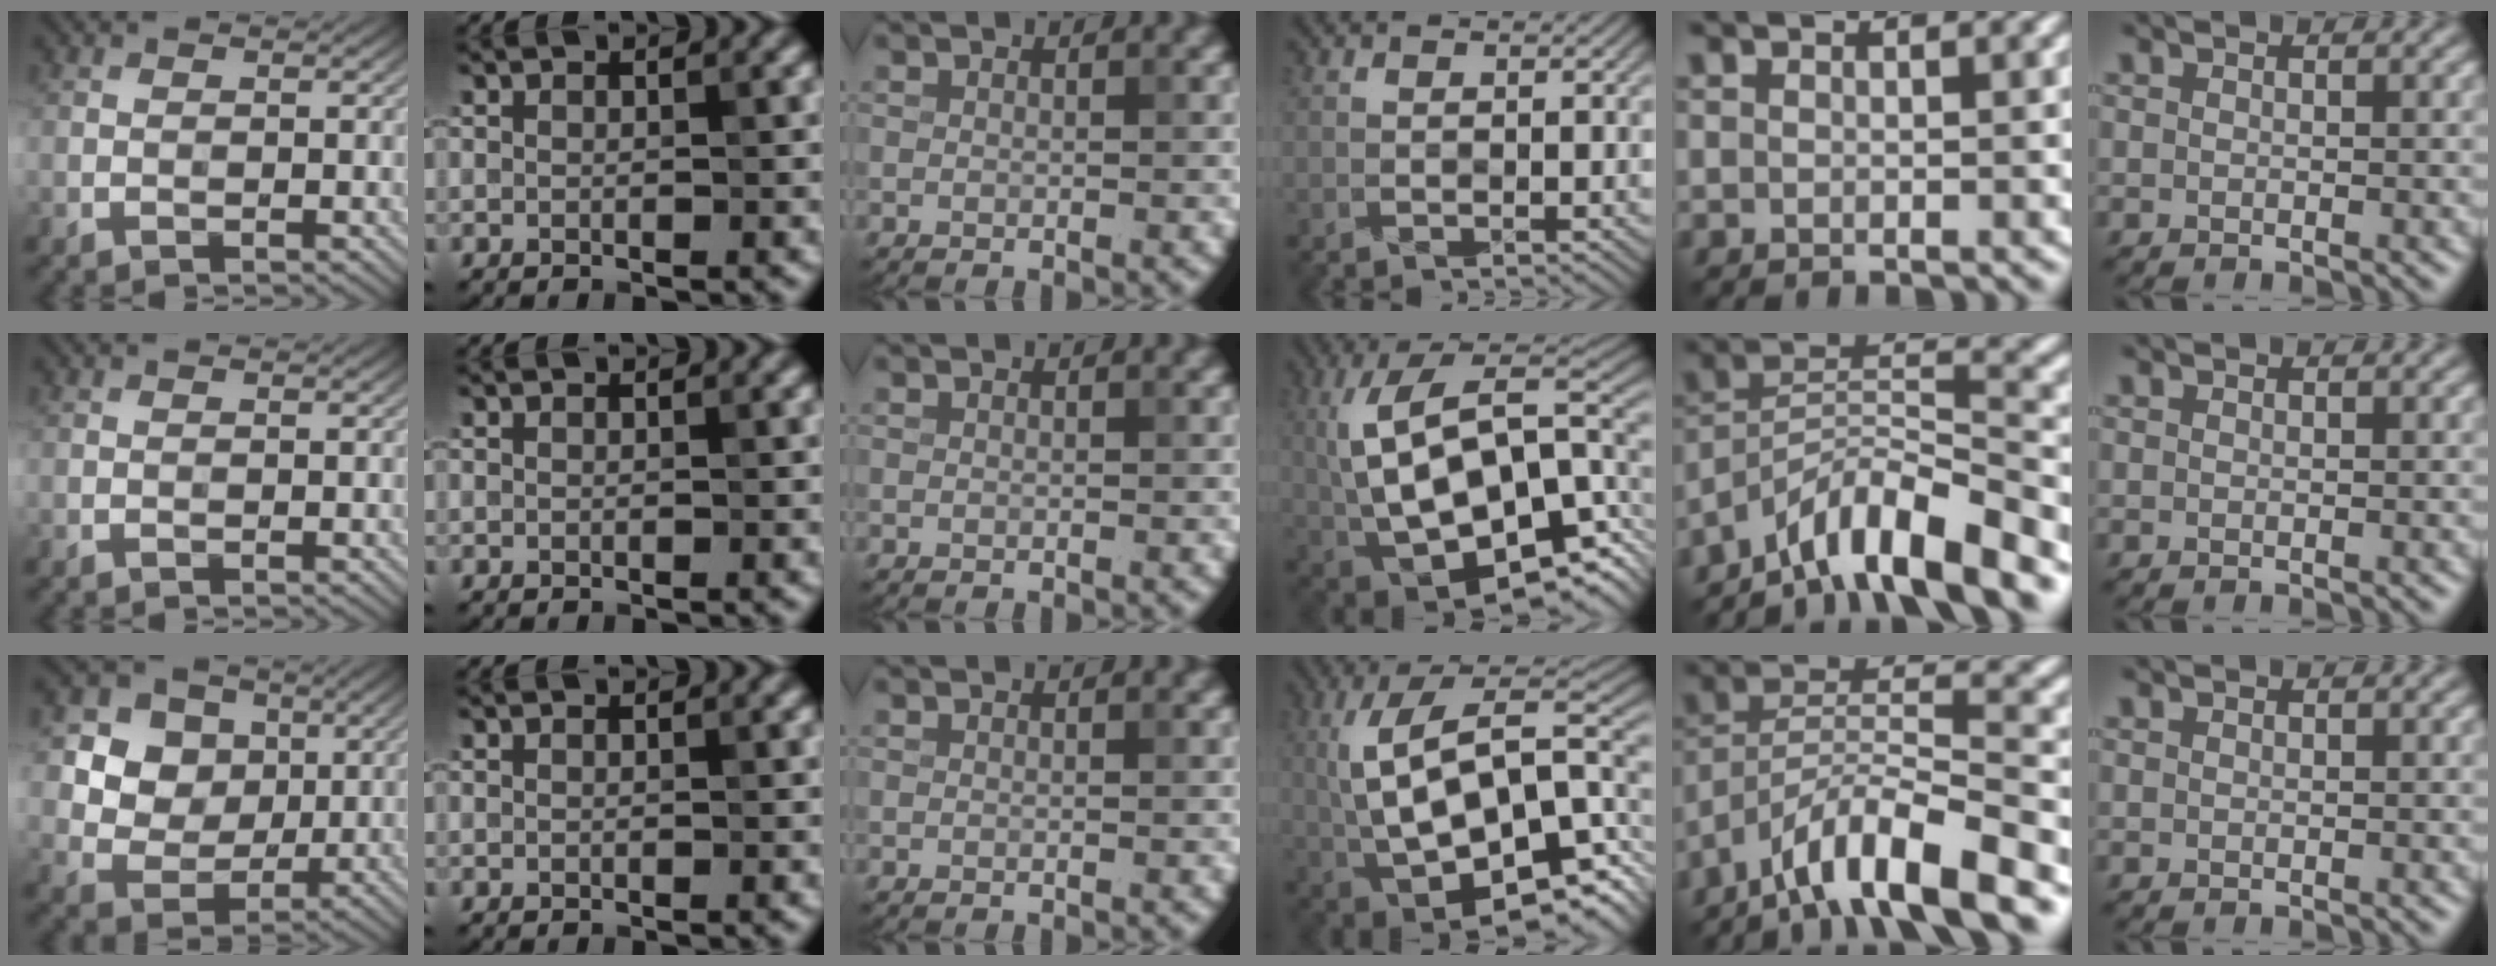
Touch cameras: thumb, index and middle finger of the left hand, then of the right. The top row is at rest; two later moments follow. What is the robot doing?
{"motion": "wrap", "object": "crepe paper"}